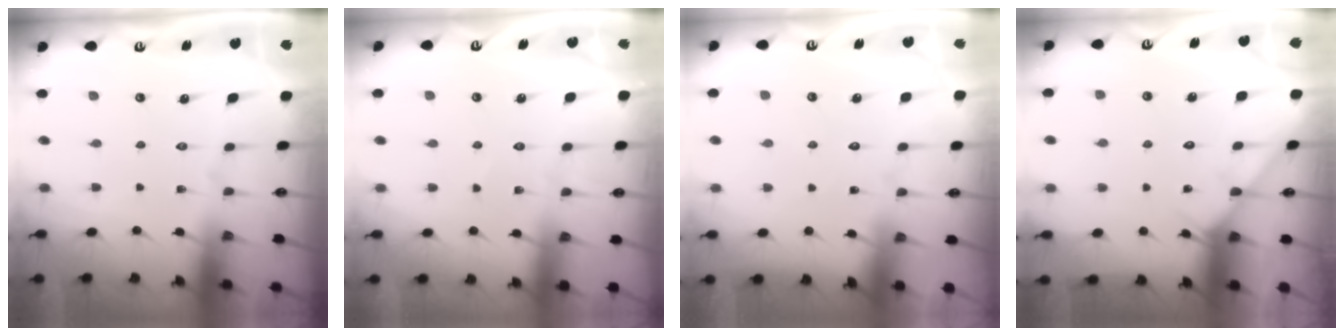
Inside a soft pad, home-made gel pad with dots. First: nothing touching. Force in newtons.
{"total": 3.3, "press": 3.3, "slide": 0.4}
{"total": 4.8, "press": 4.8, "slide": 0.5}
{"total": 3.6, "press": 3.6, "slide": 0.4}